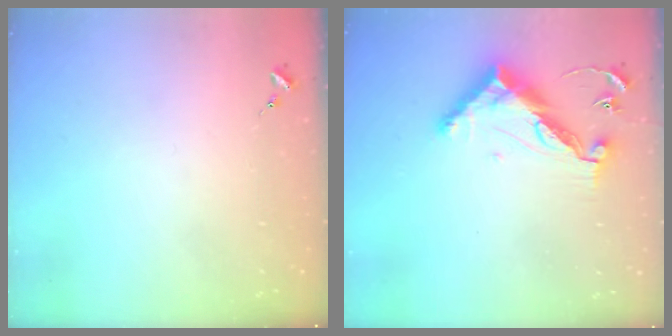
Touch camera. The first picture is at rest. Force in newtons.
{"total": 12.8, "press": 12.8, "slide": 0.5}